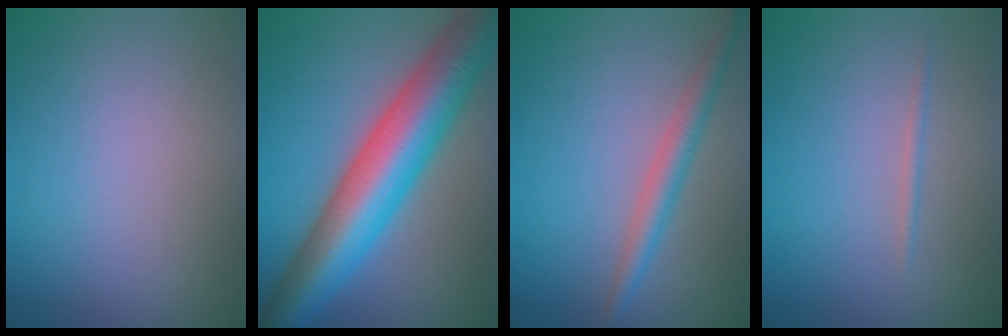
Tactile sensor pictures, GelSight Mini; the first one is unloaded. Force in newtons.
{"total": 11.6, "press": 11.6, "slide": 0.4}
{"total": 2.7, "press": 2.7, "slide": 0.1}
{"total": 0.7, "press": 0.7, "slide": 0.1}